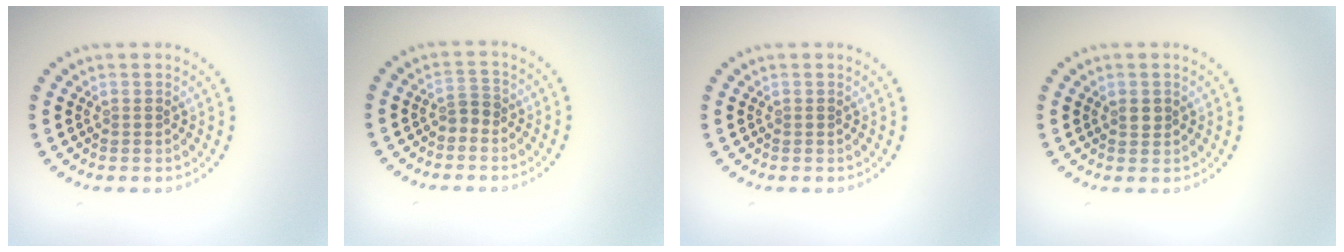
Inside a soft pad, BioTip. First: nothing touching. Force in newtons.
{"total": 1.2, "press": 1.0, "slide": 0.5}
{"total": 0.0}
{"total": 1.1, "press": 1.0, "slide": 0.3}